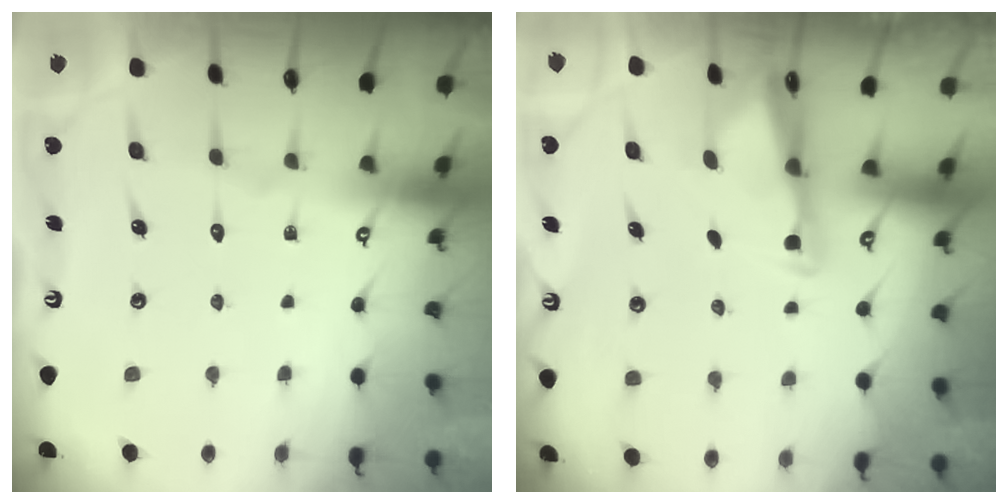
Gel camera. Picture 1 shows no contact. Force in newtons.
{"total": 2.5, "press": 2.5, "slide": 0.4}